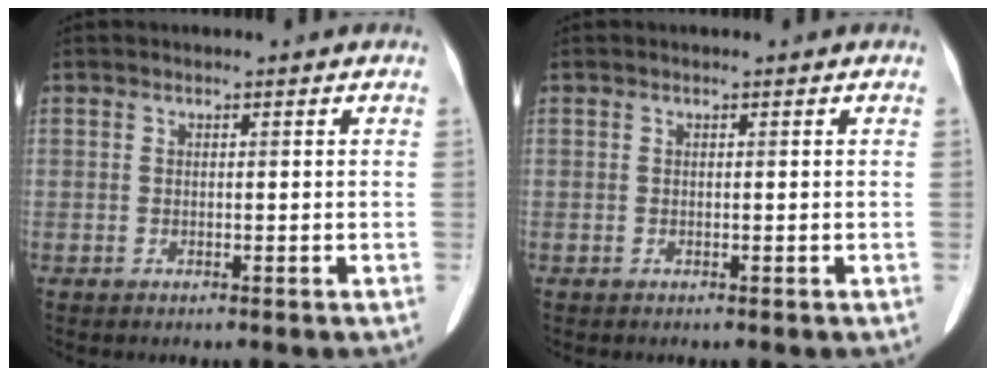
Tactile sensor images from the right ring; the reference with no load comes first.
{"total": 0.0}